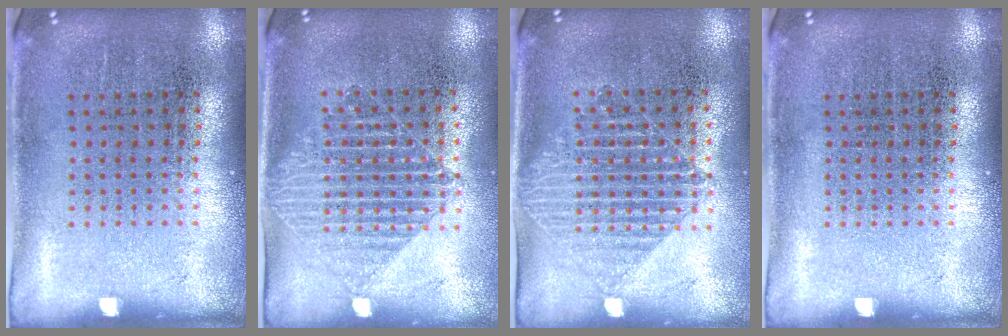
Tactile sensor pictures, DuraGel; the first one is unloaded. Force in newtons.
{"total": 1.4, "press": 1.2, "slide": 0.8}
{"total": 1.4, "press": 1.2, "slide": 0.8}
{"total": 0.0}